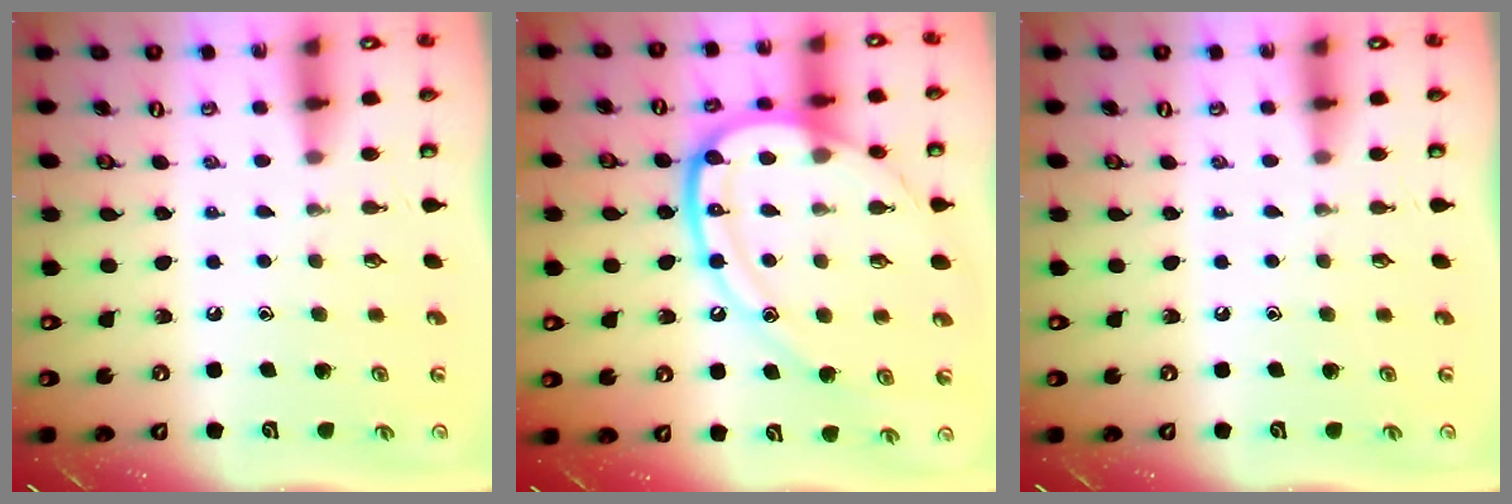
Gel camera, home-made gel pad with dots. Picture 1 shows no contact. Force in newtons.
{"total": 18.4, "press": 18.3, "slide": 1.9}
{"total": 0.0}